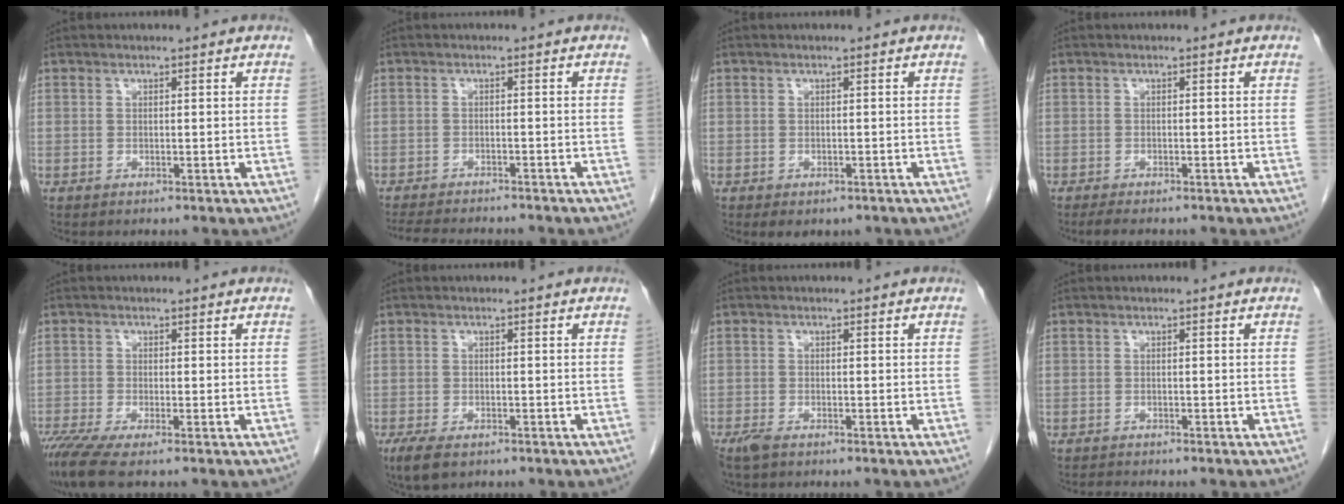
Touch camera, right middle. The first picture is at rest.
{"total": 10.5, "force": [-9.4, 2.0, 4.4], "torque": [-0.068, -0.014, -0.127]}
{"total": 3.0, "force": [-2.1, 1.6, 1.3], "torque": [-0.012, -0.004, -0.022]}
{"total": 3.3, "force": [-2.8, 0.7, 1.7], "torque": [-0.029, -0.010, -0.038]}
{"total": 4.8, "force": [-3.4, 0.2, 3.4], "torque": [-0.065, -0.015, -0.065]}
{"total": 4.0, "force": [-2.5, 1.7, 2.6], "torque": [-0.059, -0.010, -0.038]}
{"total": 2.3, "force": [-1.7, 0.7, 1.3], "torque": [-0.033, -0.007, -0.030]}
{"total": 1.0, "force": [-1.0, 0.0, 0.1], "torque": [-0.012, -0.007, -0.014]}